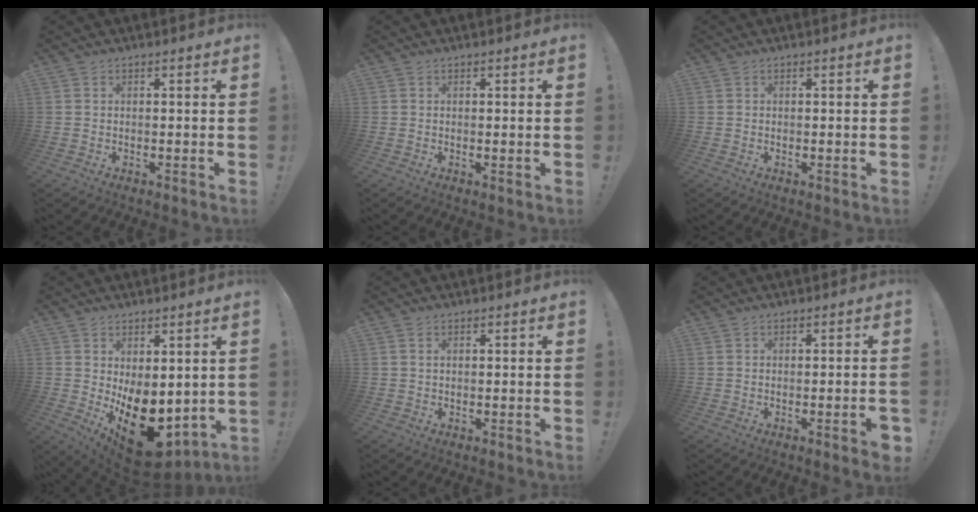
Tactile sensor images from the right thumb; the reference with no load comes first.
{"total": 0.8, "force": [0.2, -0.1, 0.8], "torque": [-0.015, 0.003, 0.003]}
{"total": 0.0}
{"total": 15.6, "force": [-4.1, 8.8, 12.3], "torque": [-0.159, 0.014, -0.045]}
{"total": 0.8, "force": [0.4, 0.1, 0.7], "torque": [-0.015, 0.001, 0.007]}
{"total": 2.8, "force": [-1.3, 0.1, 2.5], "torque": [-0.038, 0.000, -0.021]}